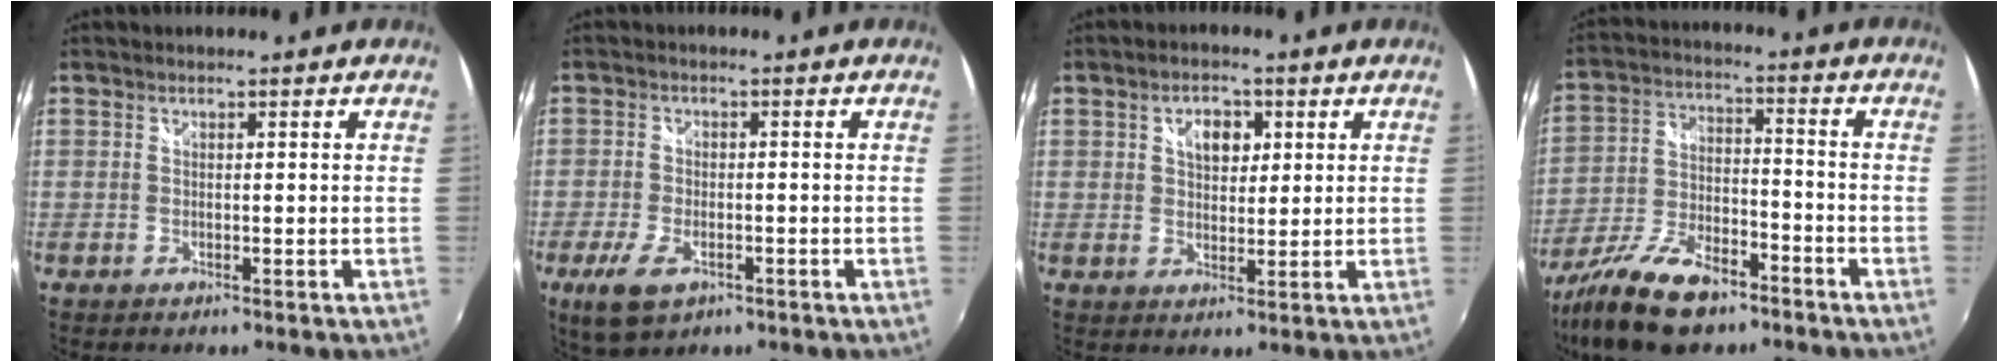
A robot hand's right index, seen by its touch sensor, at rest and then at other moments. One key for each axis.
{"total": 7.4, "fx": -3.8, "fy": 3.8, "fz": 5.2, "tx": -0.127, "ty": -0.016, "tz": -0.065}
{"total": 5.0, "fx": 1.7, "fy": 3.3, "fz": 3.3, "tx": -0.048, "ty": 0.011, "tz": 0.028}
{"total": 16.2, "fx": -11.2, "fy": 6.6, "fz": 9.6, "tx": -0.208, "ty": -0.023, "tz": -0.203}